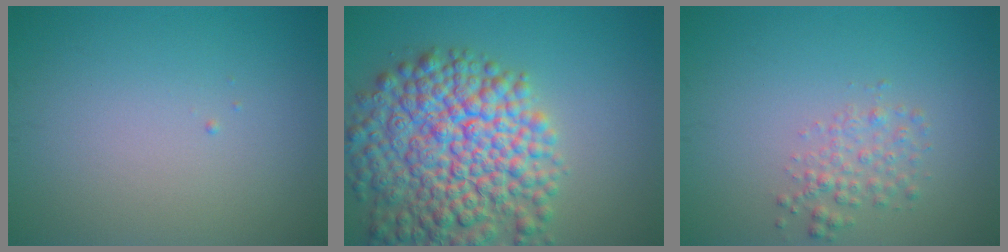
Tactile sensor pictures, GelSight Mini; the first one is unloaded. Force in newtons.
{"total": 11.4, "press": 11.4, "slide": 0.6}
{"total": 2.0, "press": 2.0, "slide": 0.1}